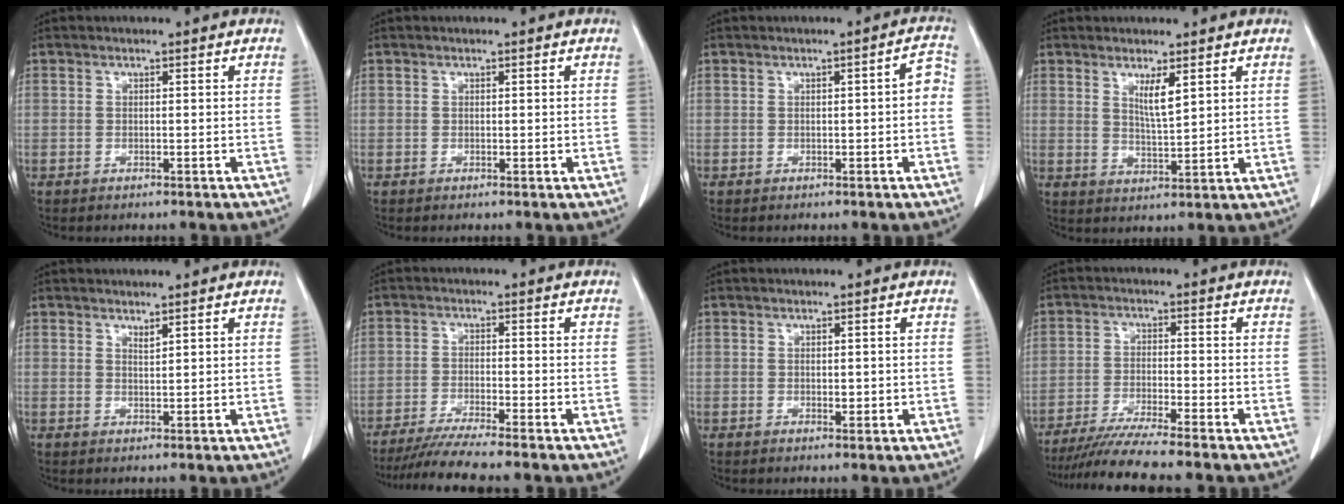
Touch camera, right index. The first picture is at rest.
{"total": 0.0}
{"total": 2.9, "force": [-0.2, 0.8, 2.8], "torque": [-0.030, 0.021, -0.003]}
{"total": 4.0, "force": [2.2, 0.3, 3.4], "torque": [-0.061, -0.013, 0.043]}
{"total": 1.2, "force": [1.0, 0.0, 0.6], "torque": [-0.010, -0.008, 0.018]}
{"total": 6.2, "force": [-5.3, -1.5, 2.8], "torque": [-0.047, -0.026, -0.096]}
{"total": 1.4, "force": [0.1, 0.8, 1.2], "torque": [-0.013, -0.002, 0.002]}
{"total": 7.5, "force": [-6.6, -1.7, 3.2], "torque": [-0.051, -0.027, -0.117]}